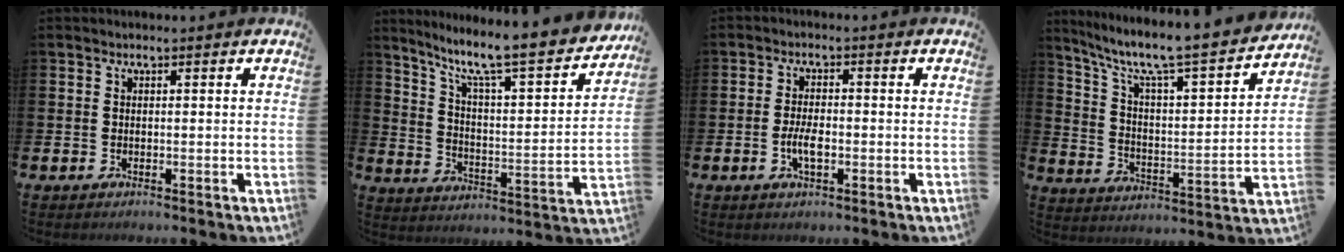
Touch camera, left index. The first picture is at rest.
{"total": 9.1, "force": [7.9, 1.2, 4.4], "torque": [-0.107, -0.065, 0.125]}
{"total": 3.3, "force": [-0.8, 1.3, 2.9], "torque": [-0.044, 0.000, -0.016]}
{"total": 8.0, "force": [6.9, 0.8, 3.9], "torque": [-0.110, -0.059, 0.111]}